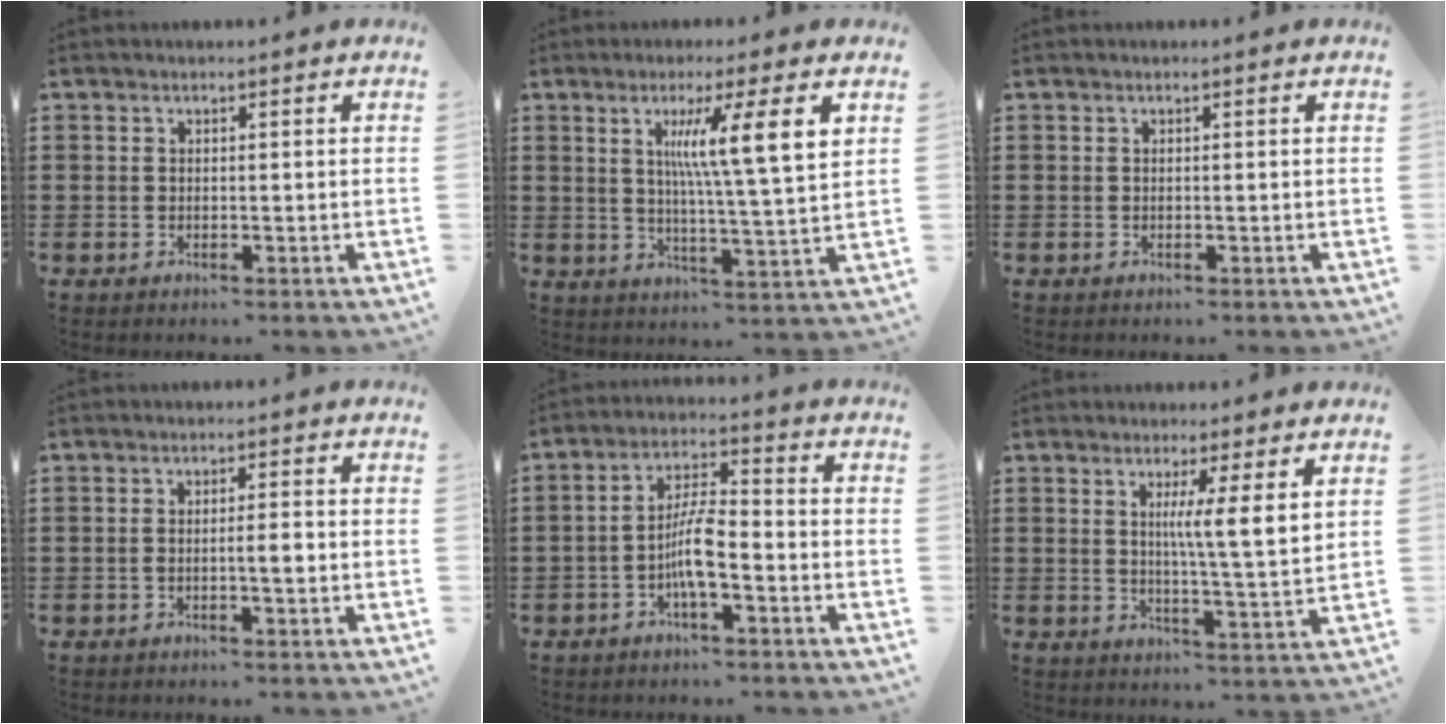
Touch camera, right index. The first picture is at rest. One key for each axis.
{"total": 9.5, "fx": 3.4, "fy": 0.4, "fz": 8.9, "tx": -0.170, "ty": -0.004, "tz": 0.051}
{"total": 0.0}
{"total": 2.6, "fx": -0.6, "fy": 0.4, "fz": 2.5, "tx": -0.046, "ty": 0.001, "tz": -0.013}
{"total": 6.4, "fx": -2.3, "fy": 1.6, "fz": 5.8, "tx": -0.122, "ty": -0.001, "tz": -0.047}
{"total": 5.5, "fx": 2.4, "fy": -0.5, "fz": 5.0, "tx": -0.089, "ty": -0.018, "tz": 0.033}